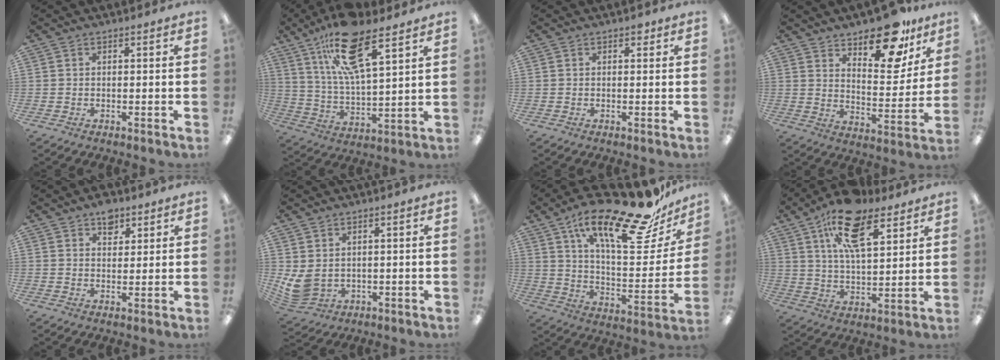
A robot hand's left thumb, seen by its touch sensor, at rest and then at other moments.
{"total": 17.7, "force": [11.0, 5.6, 12.6], "torque": [-0.227, -0.039, 0.185]}
{"total": 1.0, "force": [0.6, 0.5, 0.5], "torque": [-0.006, 0.001, 0.008]}
{"total": 16.7, "force": [13.0, 6.4, 8.4], "torque": [-0.113, -0.087, 0.221]}
{"total": 5.1, "force": [3.4, 3.2, 2.2], "torque": [-0.014, -0.015, 0.057]}
{"total": 5.7, "force": [1.6, 4.1, 3.6], "torque": [-0.095, -0.010, 0.033]}
{"total": 25.1, "force": [17.8, 7.3, 16.1], "torque": [-0.240, -0.116, 0.290]}
{"total": 16.6, "force": [10.0, 7.0, 11.2], "torque": [-0.186, -0.030, 0.171]}